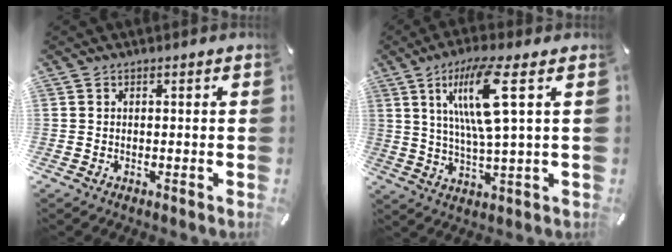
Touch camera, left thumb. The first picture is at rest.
{"total": 13.5, "force": [4.8, 2.2, 12.4], "torque": [-0.255, -0.004, 0.072]}